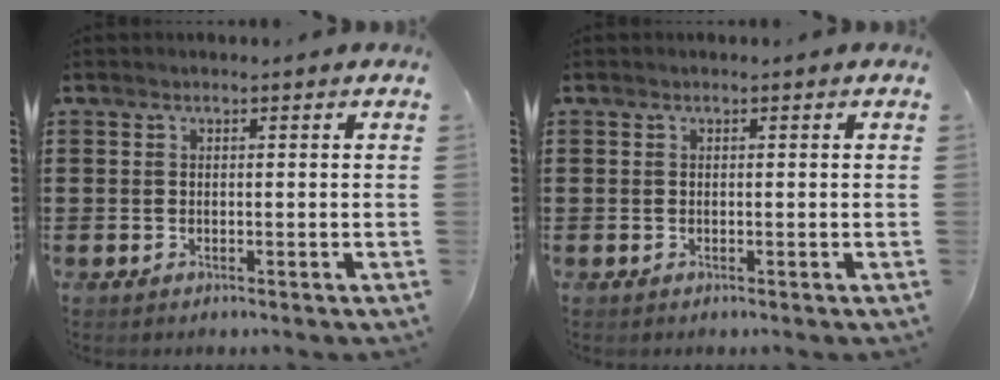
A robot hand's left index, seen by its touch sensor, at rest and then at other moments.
{"total": 0.0}